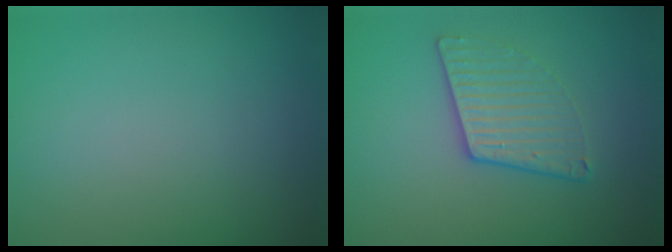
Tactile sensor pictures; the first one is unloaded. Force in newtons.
{"total": 3.2, "press": 2.8, "slide": 1.6}